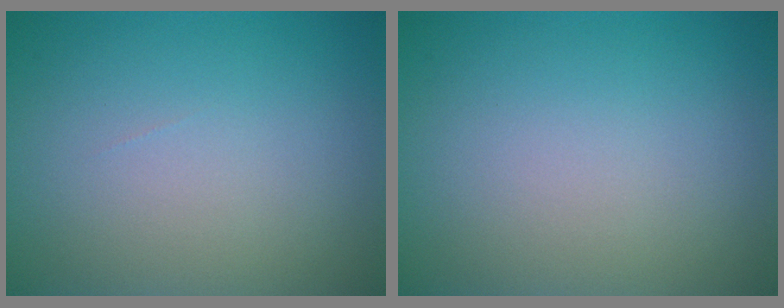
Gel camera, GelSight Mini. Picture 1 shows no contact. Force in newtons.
{"total": 0.0}